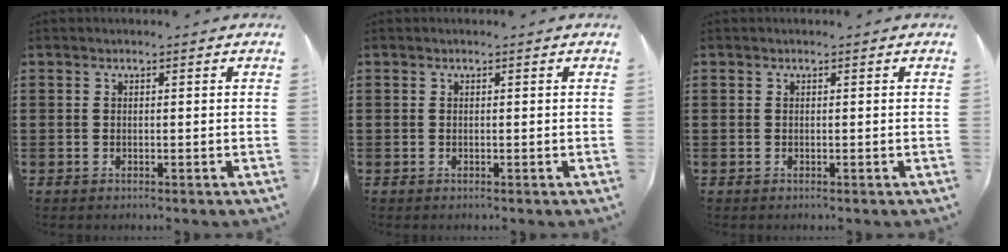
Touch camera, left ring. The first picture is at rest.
{"total": 0.0}
{"total": 0.0}